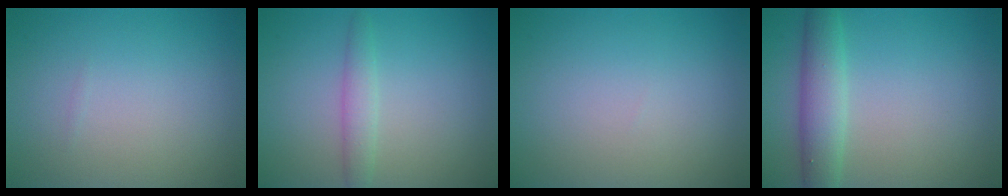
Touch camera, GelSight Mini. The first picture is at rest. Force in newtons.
{"total": 1.8, "press": 1.8, "slide": 0.1}
{"total": 0.0}
{"total": 3.8, "press": 3.8, "slide": 0.1}